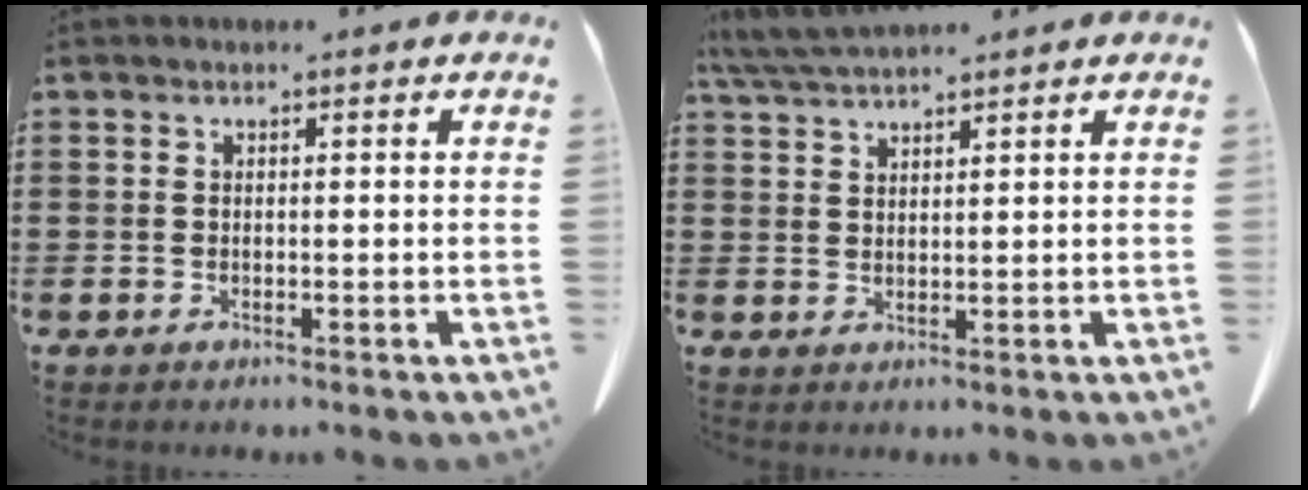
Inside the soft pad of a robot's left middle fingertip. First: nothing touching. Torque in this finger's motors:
{"motor_torque": [0.66, -0.27, 0.06, 0.08]}